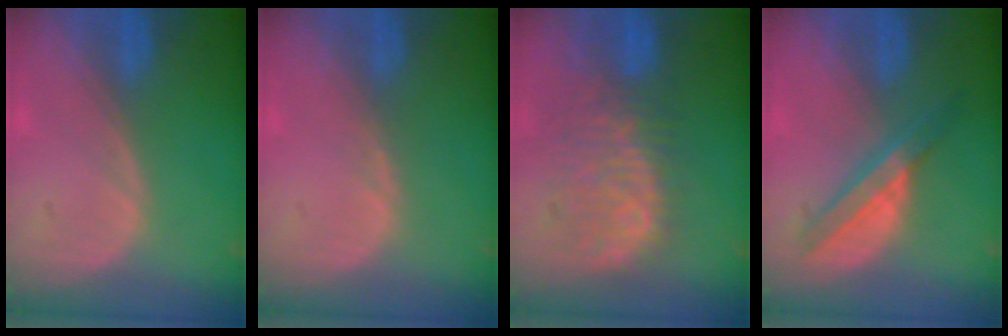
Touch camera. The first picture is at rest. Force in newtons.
{"total": 0.6, "press": 0.5, "slide": 0.3}
{"total": 10.4, "press": 9.4, "slide": 4.5}
{"total": 5.3, "press": 5.3, "slide": 0.3}